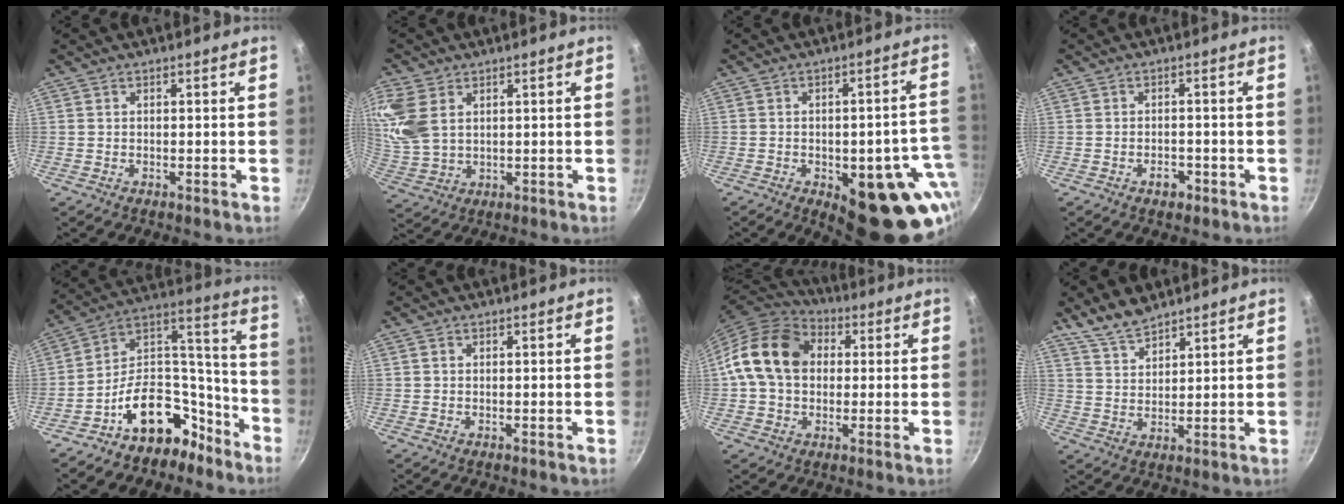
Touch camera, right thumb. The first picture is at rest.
{"total": 10.5, "force": [3.8, 6.9, 7.0], "torque": [-0.144, -0.009, 0.085]}
{"total": 19.7, "force": [-5.6, 8.8, 16.7], "torque": [-0.139, 0.007, -0.064]}
{"total": 2.8, "force": [-1.5, 1.8, 1.6], "torque": [-0.013, 0.015, -0.018]}
{"total": 18.2, "force": [-11.6, 10.9, 8.7], "torque": [-0.072, 0.132, -0.181]}
{"total": 0.7, "force": [0.1, 0.6, 0.3], "torque": [-0.004, 0.004, 0.001]}
{"total": 16.1, "force": [2.2, 12.5, 9.9], "torque": [-0.155, 0.029, 0.024]}
{"total": 6.4, "force": [5.5, 2.2, 2.4], "torque": [-0.038, -0.028, 0.111]}